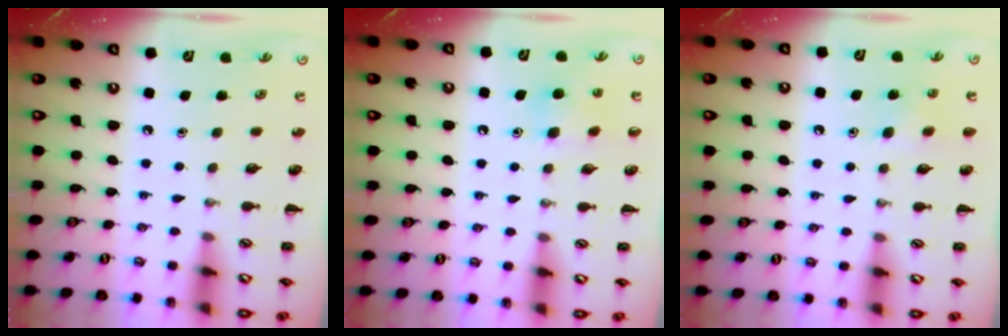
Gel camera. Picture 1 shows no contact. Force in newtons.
{"total": 6.7, "press": 6.5, "slide": 1.6}
{"total": 3.6, "press": 3.3, "slide": 1.4}